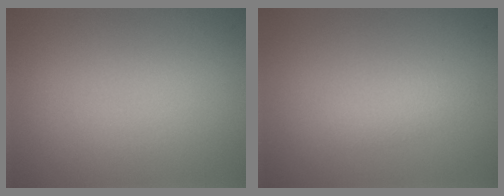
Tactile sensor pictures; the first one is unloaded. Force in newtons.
{"total": 1.4, "press": 1.4, "slide": 0.1}